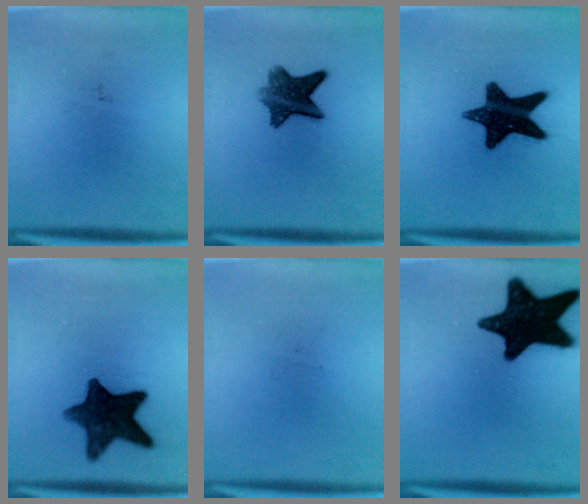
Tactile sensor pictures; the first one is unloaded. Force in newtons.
{"total": 8.0}
{"total": 15.3}
{"total": 13.6}
{"total": 0.0}
{"total": 18.4}